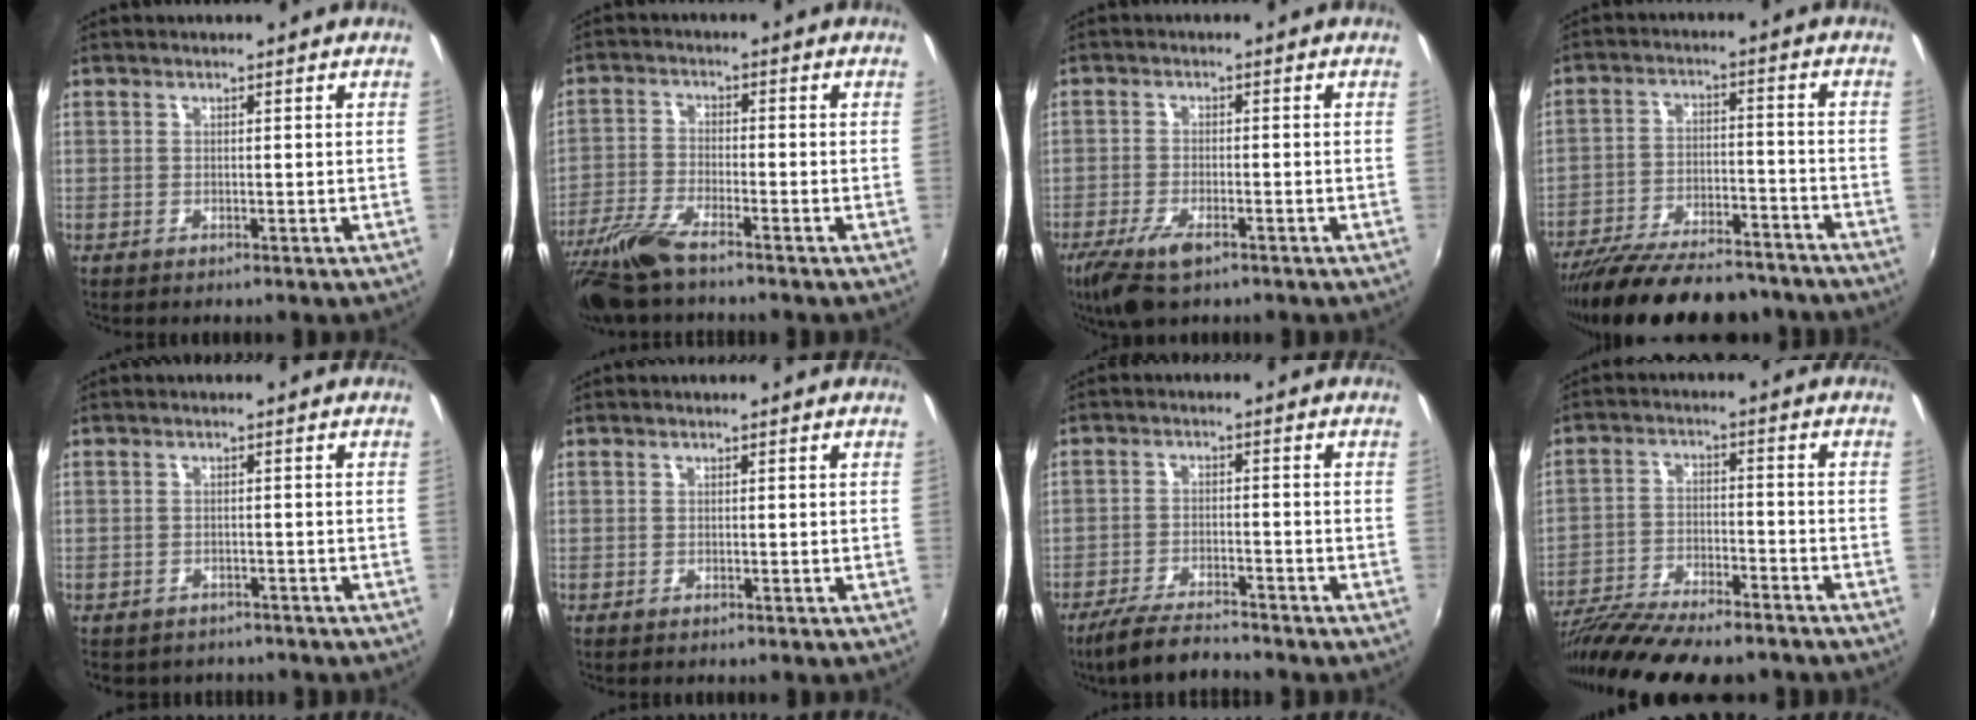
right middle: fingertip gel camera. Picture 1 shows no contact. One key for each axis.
{"total": 9.5, "fx": -7.5, "fy": 1.7, "fz": 5.6, "tx": -0.135, "ty": -0.022, "tz": -0.151}
{"total": 7.6, "fx": -4.9, "fy": 2.7, "fz": 5.2, "tx": -0.127, "ty": -0.024, "tz": -0.093}
{"total": 21.5, "fx": -18.3, "fy": 6.0, "fz": 9.7, "tx": -0.187, "ty": -0.028, "tz": -0.267}
{"total": 4.6, "fx": -3.7, "fy": 2.4, "fz": 1.1, "tx": -0.033, "ty": -0.019, "tz": -0.051}
{"total": 0.0}
{"total": 8.0, "fx": -7.1, "fy": 1.1, "fz": 3.5, "tx": -0.090, "ty": -0.017, "tz": -0.129}
{"total": 20.0, "fx": -16.9, "fy": 4.2, "fz": 9.8, "tx": -0.192, "ty": -0.042, "tz": -0.276}